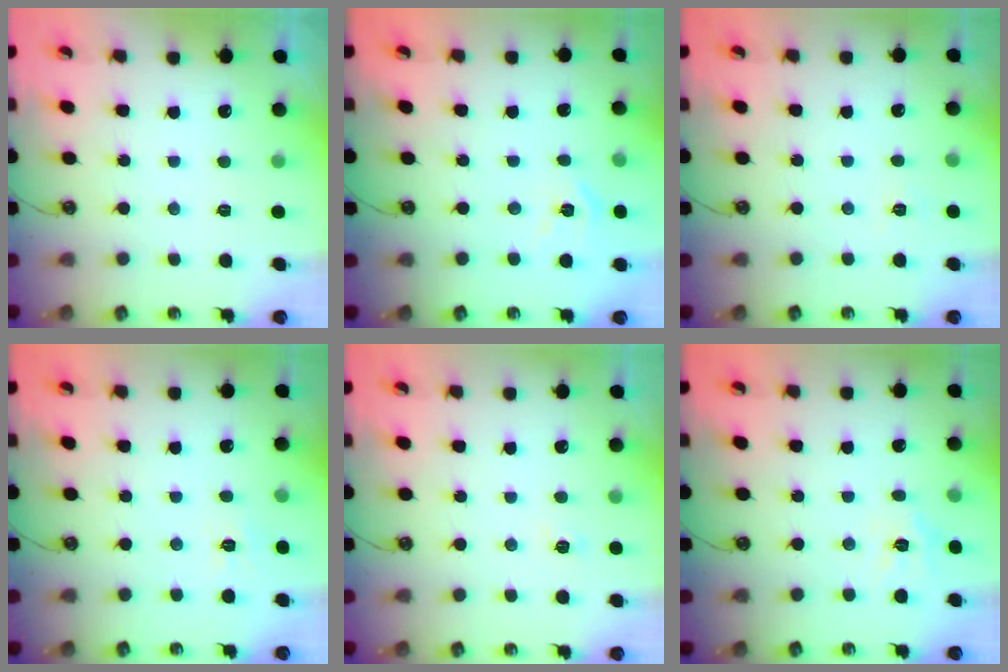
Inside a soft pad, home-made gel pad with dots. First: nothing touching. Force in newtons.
{"total": 6.5, "press": 6.4, "slide": 0.7}
{"total": 2.6, "press": 2.6, "slide": 0.3}
{"total": 2.5, "press": 2.5, "slide": 0.5}
{"total": 2.3, "press": 2.3, "slide": 0.3}
{"total": 5.2, "press": 5.2, "slide": 0.4}